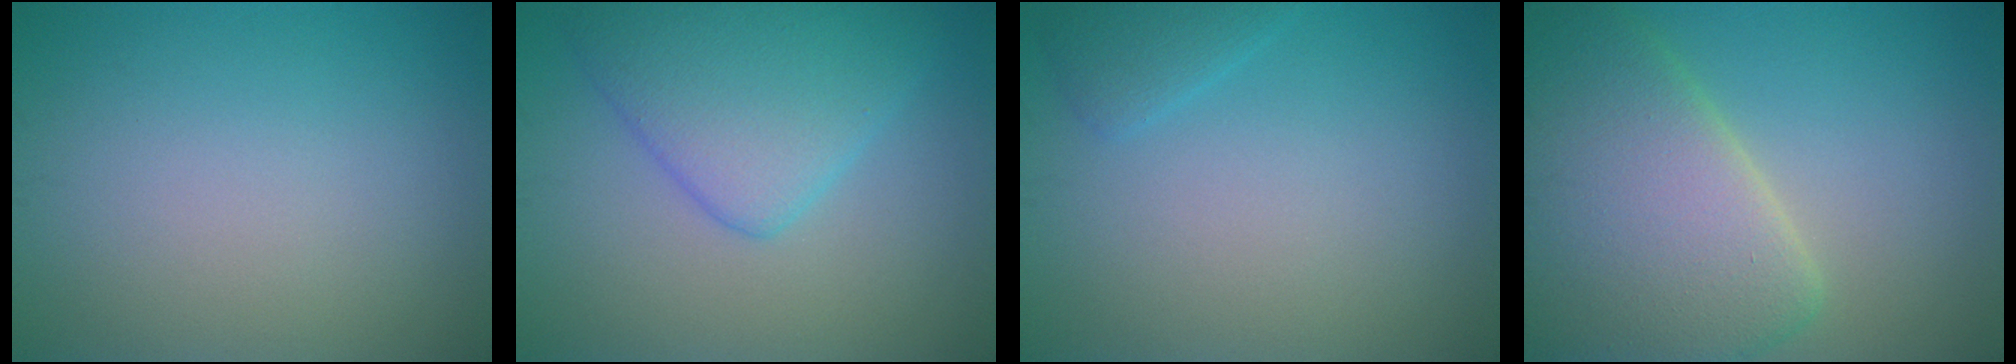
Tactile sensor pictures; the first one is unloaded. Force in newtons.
{"total": 5.7, "press": 5.7, "slide": 0.2}
{"total": 1.4, "press": 1.4, "slide": 0.1}
{"total": 9.8, "press": 9.8, "slide": 1.0}